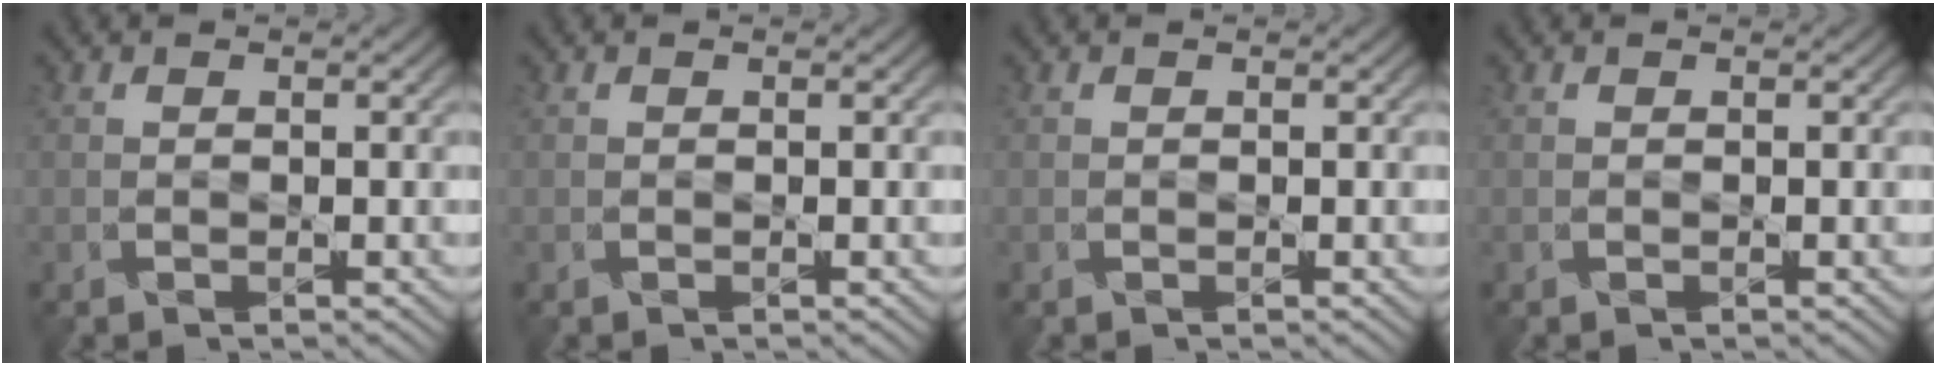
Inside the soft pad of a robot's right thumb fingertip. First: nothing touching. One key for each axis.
{"total": 0.0}
{"total": 0.0}
{"total": 0.0}